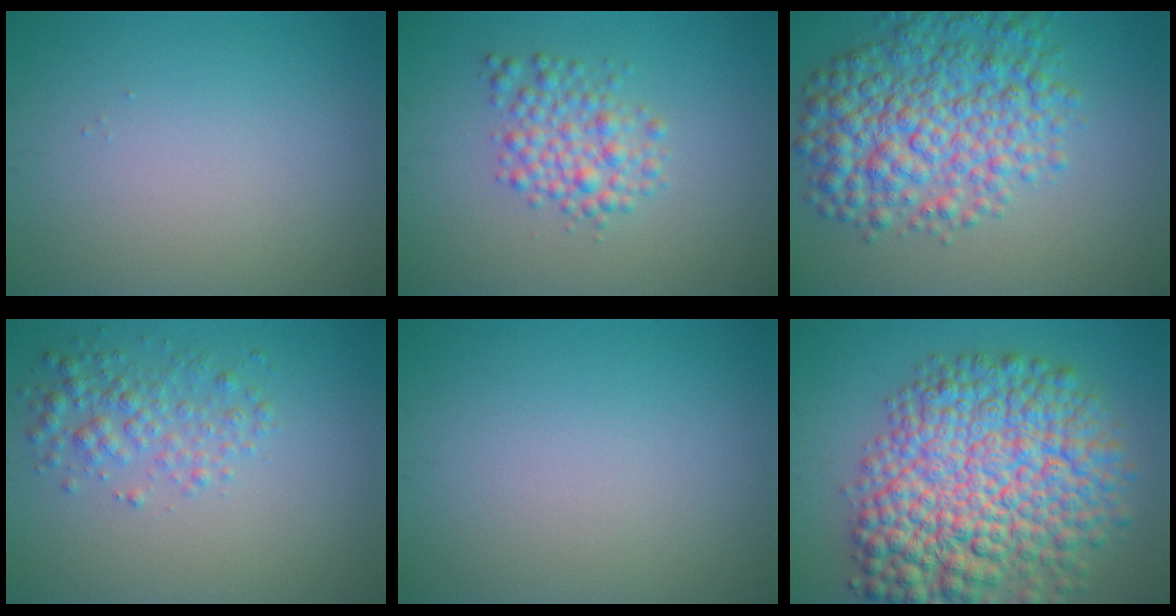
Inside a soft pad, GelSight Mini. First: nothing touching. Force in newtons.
{"total": 3.3, "press": 3.3, "slide": 0.1}
{"total": 8.5, "press": 8.5, "slide": 0.1}
{"total": 2.8, "press": 2.8, "slide": 0.1}
{"total": 0.0}
{"total": 13.4, "press": 13.4, "slide": 0.4}